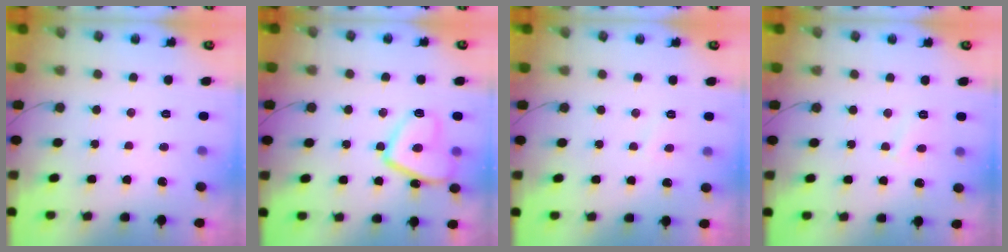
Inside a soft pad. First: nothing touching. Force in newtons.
{"total": 11.9, "press": 11.9, "slide": 1.2}
{"total": 4.2, "press": 4.1, "slide": 0.5}
{"total": 4.2, "press": 4.1, "slide": 0.4}